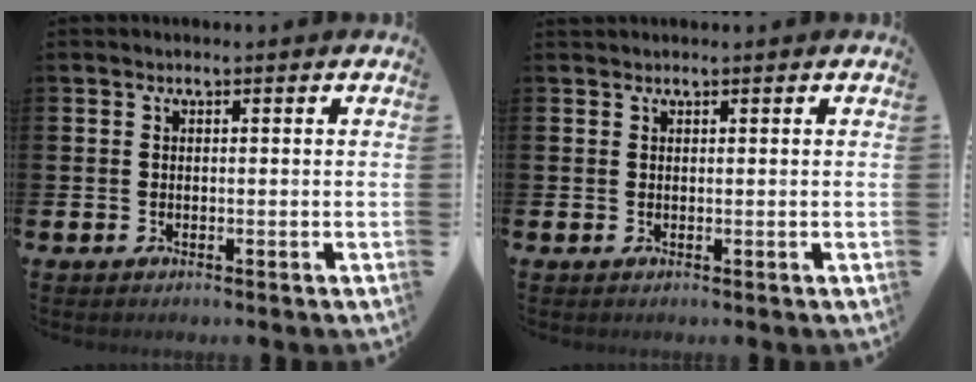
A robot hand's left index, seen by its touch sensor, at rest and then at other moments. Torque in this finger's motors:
{"motor_torque": [0.04, -0.02, 0.01, 0.01]}